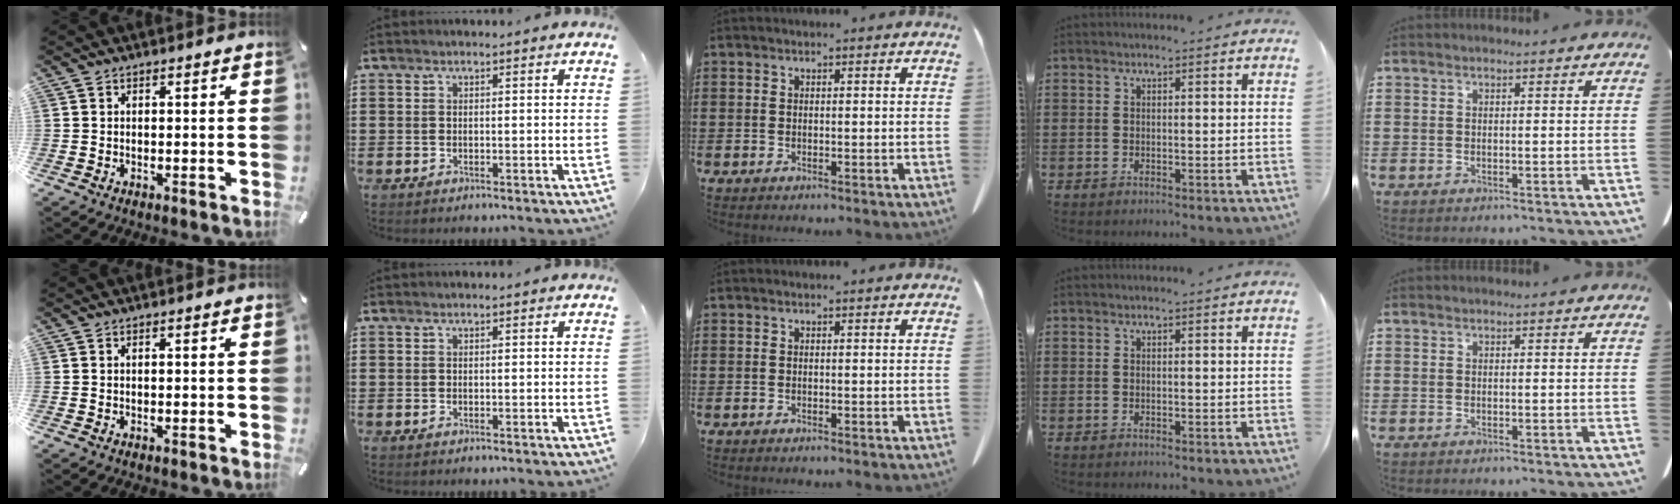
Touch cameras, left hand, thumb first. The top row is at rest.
{}